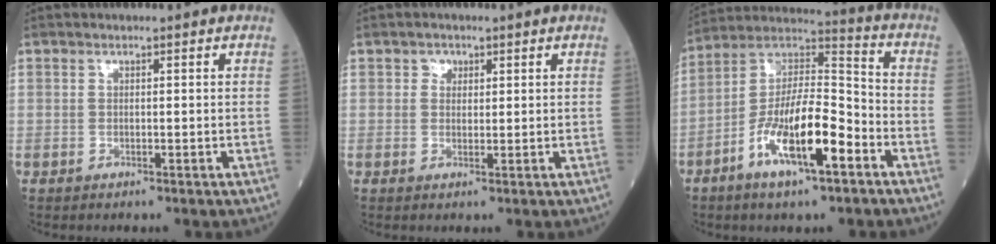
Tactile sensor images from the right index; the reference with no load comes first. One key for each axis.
{"total": 1.5, "fx": 0.8, "fy": 1.2, "fz": 0.4, "tx": 0.000, "ty": 0.000, "tz": 0.012}
{"total": 15.1, "fx": -6.4, "fy": 3.2, "fz": 13.3, "tx": -0.253, "ty": 0.003, "tz": -0.114}